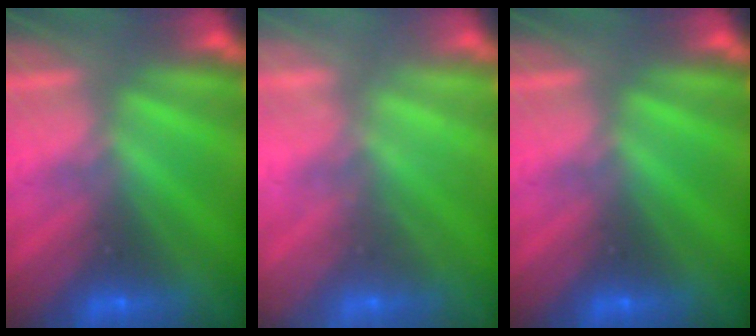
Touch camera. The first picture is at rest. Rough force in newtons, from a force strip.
{"total": 2.4}
{"total": 0.0}